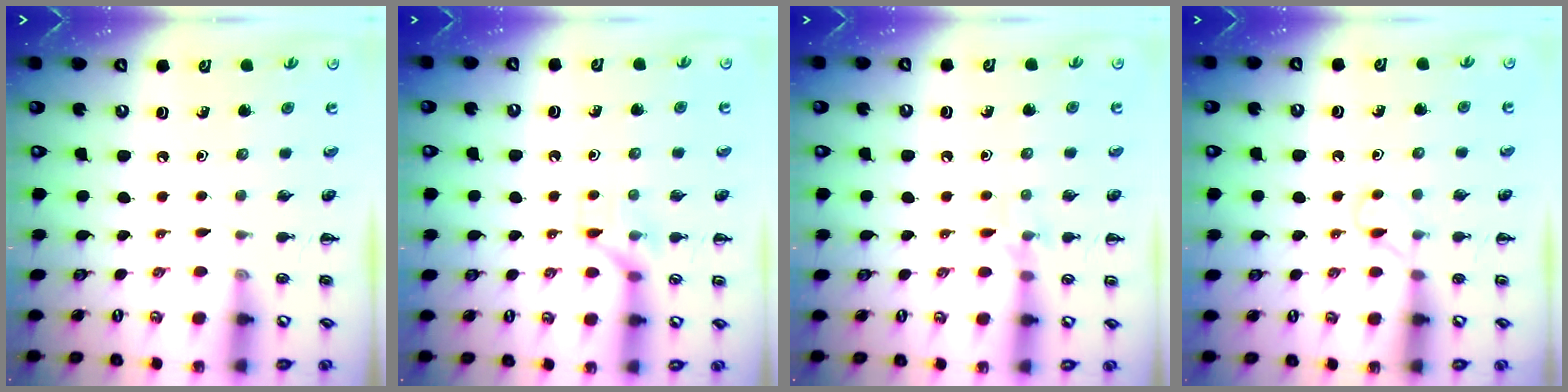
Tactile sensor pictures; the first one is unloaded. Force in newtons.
{"total": 7.4, "press": 7.4, "slide": 0.3}
{"total": 6.3, "press": 6.1, "slide": 1.4}
{"total": 3.6, "press": 3.4, "slide": 1.1}